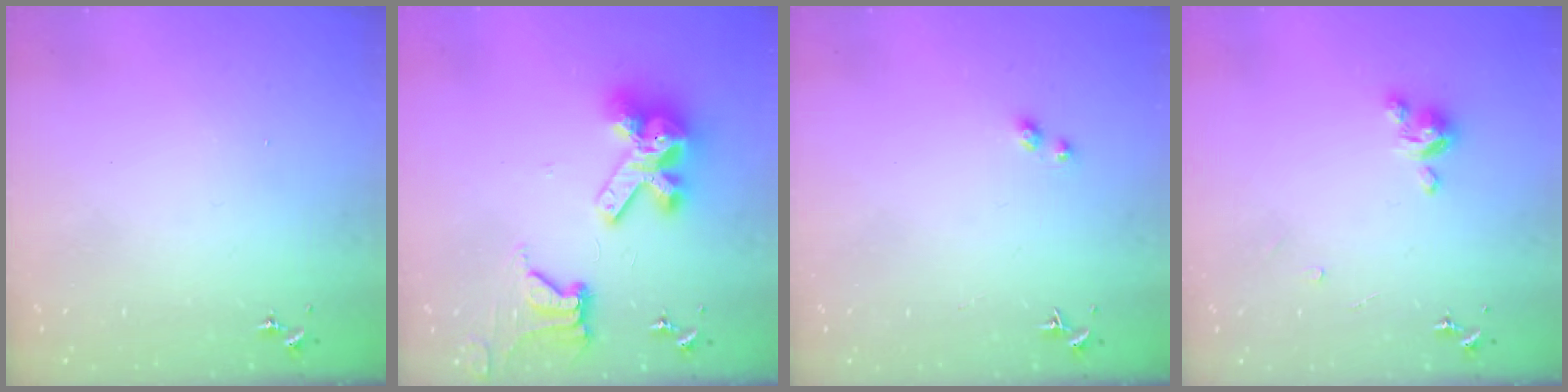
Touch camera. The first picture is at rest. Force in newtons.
{"total": 15.8, "press": 15.7, "slide": 1.9}
{"total": 3.0, "press": 3.0, "slide": 0.1}
{"total": 5.0, "press": 5.0, "slide": 0.3}